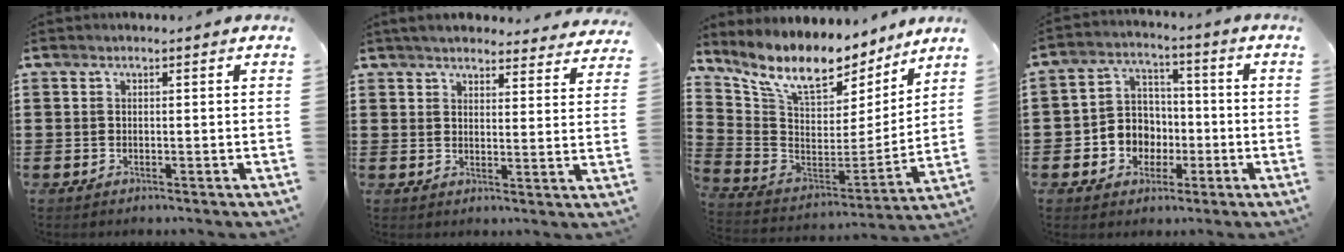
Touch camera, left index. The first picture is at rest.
{"total": 4.3, "force": [4.2, 0.3, 0.8], "torque": [-0.032, -0.018, 0.076]}
{"total": 11.1, "force": [8.7, 3.9, 5.6], "torque": [-0.142, -0.059, 0.153]}
{"total": 6.2, "force": [-1.5, 5.9, 1.5], "torque": [-0.053, 0.012, -0.029]}